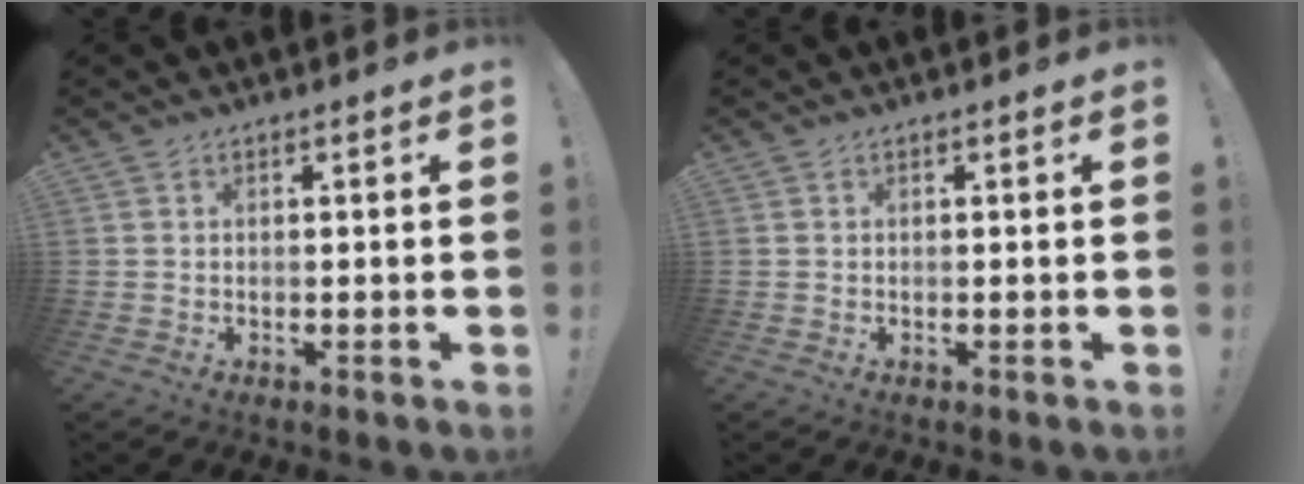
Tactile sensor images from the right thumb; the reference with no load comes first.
{"total": 0.0}